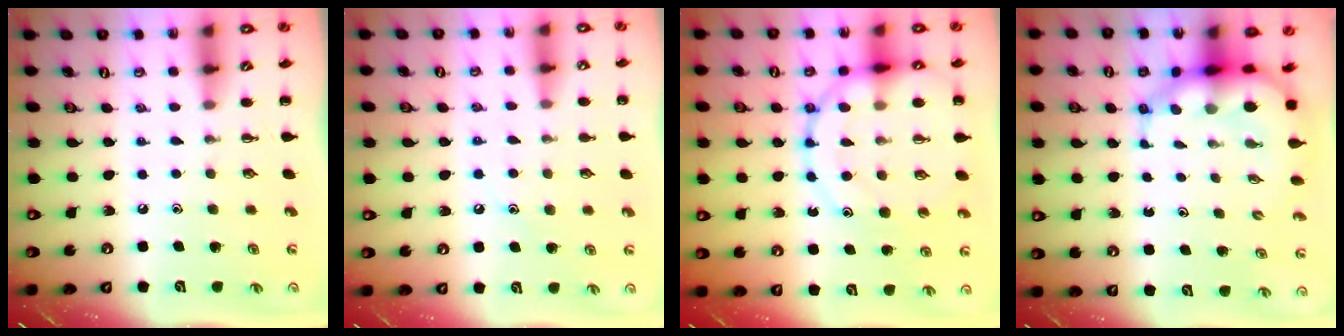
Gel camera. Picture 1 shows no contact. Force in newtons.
{"total": 6.6, "press": 6.4, "slide": 1.6}
{"total": 18.3, "press": 18.2, "slide": 2.1}
{"total": 8.7, "press": 8.3, "slide": 2.5}